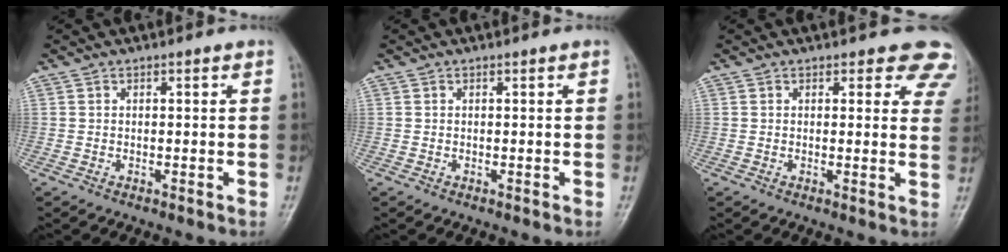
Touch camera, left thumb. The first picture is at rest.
{"total": 0.0}
{"total": 7.2, "force": [5.9, 3.6, 2.2], "torque": [0.028, -0.022, 0.038]}